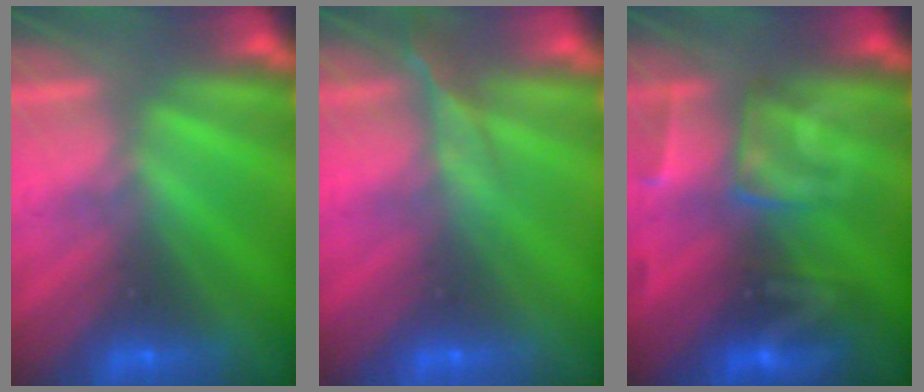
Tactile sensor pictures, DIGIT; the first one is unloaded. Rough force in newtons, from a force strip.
{"total": 2.6}
{"total": 2.8}